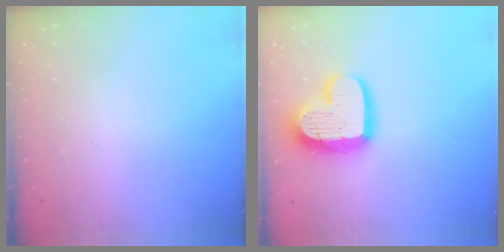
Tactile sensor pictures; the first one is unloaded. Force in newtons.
{"total": 18.3, "press": 18.2, "slide": 1.9}